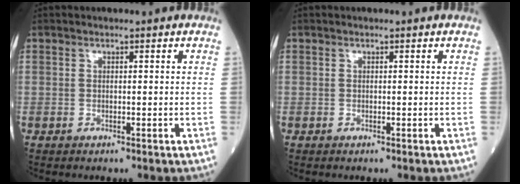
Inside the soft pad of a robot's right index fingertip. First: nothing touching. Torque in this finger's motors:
{"motor_torque": [0.00, 0.00, -0.01, -0.01]}